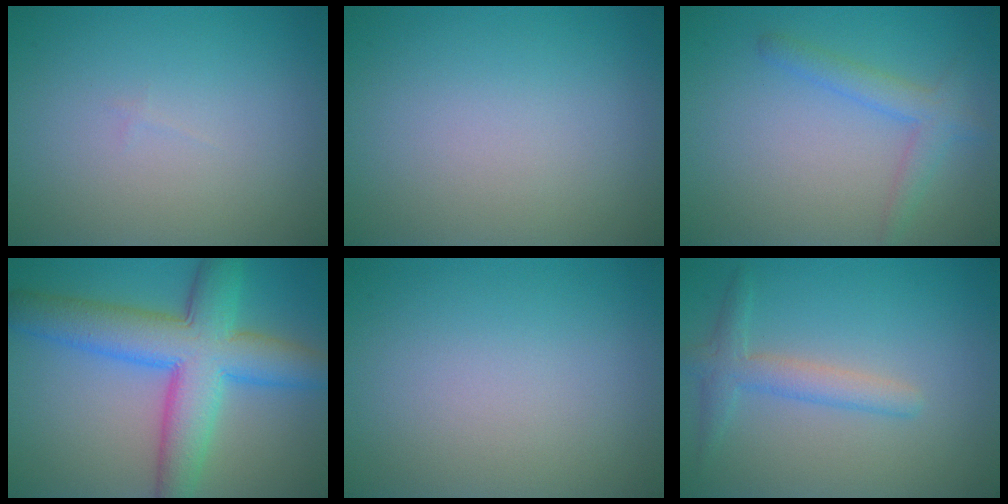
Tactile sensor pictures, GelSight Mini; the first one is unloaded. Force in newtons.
{"total": 0.0}
{"total": 2.5, "press": 2.5, "slide": 0.1}
{"total": 9.5, "press": 9.5, "slide": 0.2}
{"total": 0.0}
{"total": 2.5, "press": 2.5, "slide": 0.1}